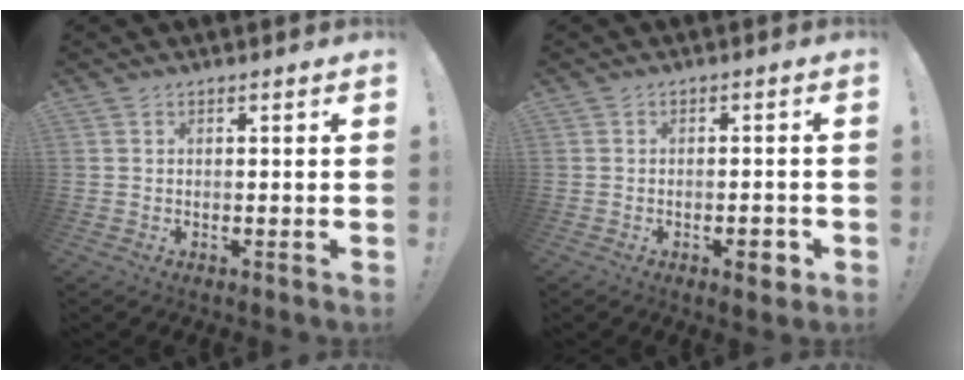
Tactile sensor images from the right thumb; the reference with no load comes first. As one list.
[{"total": 2.5, "force": [-1.1, 1.0, 2.0], "torque": [-0.021, 0.003, -0.019]}]